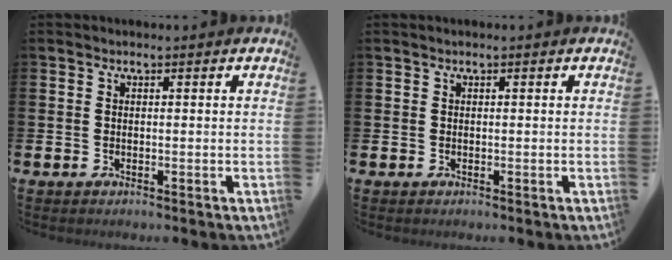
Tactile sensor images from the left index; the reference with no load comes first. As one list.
[{"total": 0.0}]